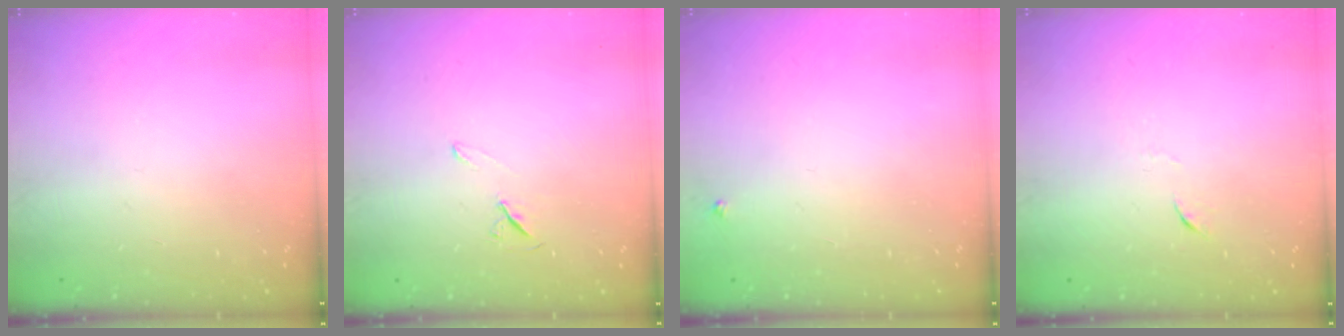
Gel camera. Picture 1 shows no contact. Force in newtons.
{"total": 5.7, "press": 5.2, "slide": 2.4}
{"total": 2.7, "press": 2.7, "slide": 0.3}
{"total": 4.0, "press": 4.0, "slide": 0.6}